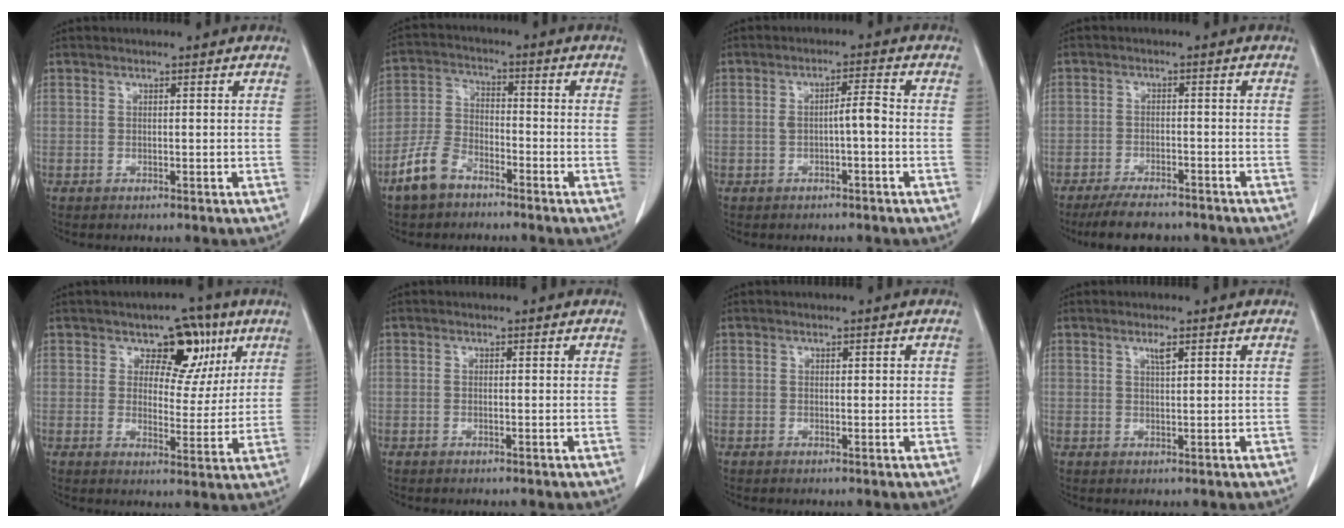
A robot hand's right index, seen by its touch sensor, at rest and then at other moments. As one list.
[{"total": 7.3, "force": [-5.1, 3.9, 3.5], "torque": [-0.091, 0.007, -0.103]}, {"total": 3.5, "force": [-0.5, 0.5, 3.4], "torque": [-0.058, 0.011, -0.007]}, {"total": 6.7, "force": [-5.8, 2.2, 2.6], "torque": [-0.039, -0.008, -0.091]}, {"total": 8.5, "force": [4.4, 5.3, 4.9], "torque": [-0.043, 0.008, 0.062]}, {"total": 0.0}, {"total": 1.1, "force": [0.4, 0.6, 0.8], "torque": [-0.009, 0.003, 0.007]}, {"total": 1.6, "force": [1.0, 0.2, 1.2], "torque": [-0.024, -0.001, 0.020]}]